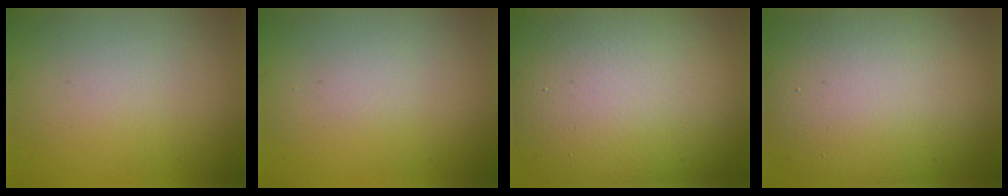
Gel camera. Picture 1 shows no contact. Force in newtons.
{"total": 0.5, "press": 0.5, "slide": 0.1}
{"total": 18.1, "press": 18.1, "slide": 0.8}
{"total": 15.1, "press": 15.1, "slide": 1.0}